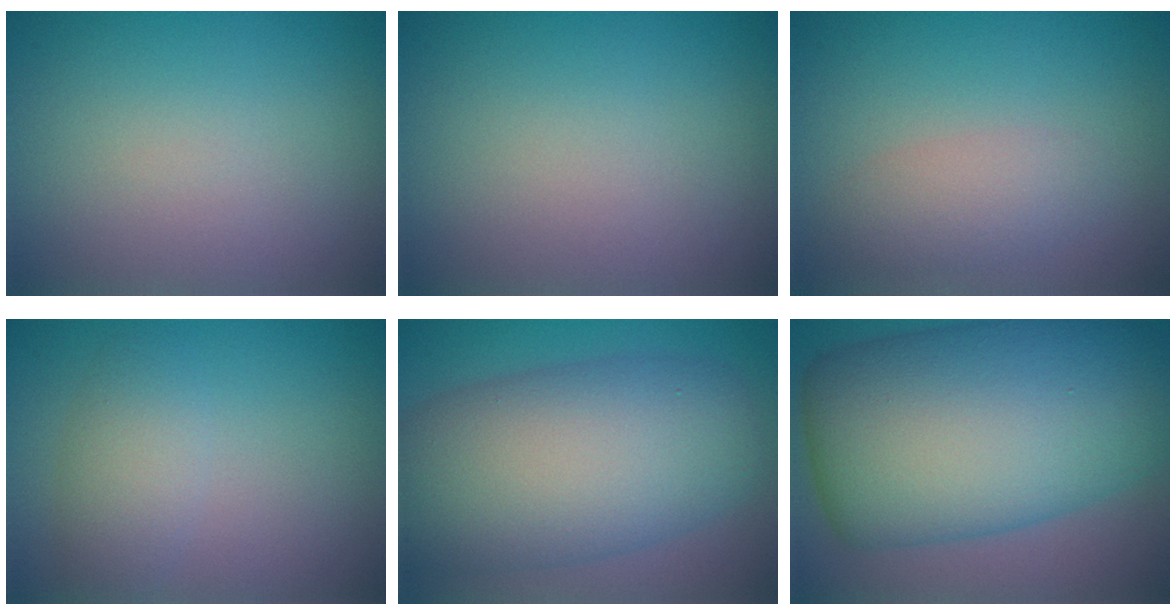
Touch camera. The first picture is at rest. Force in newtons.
{"total": 0.0}
{"total": 2.5, "press": 2.5, "slide": 0.2}
{"total": 2.7, "press": 2.7, "slide": 0.1}
{"total": 11.4, "press": 11.4, "slide": 0.3}
{"total": 15.1, "press": 15.1, "slide": 0.2}